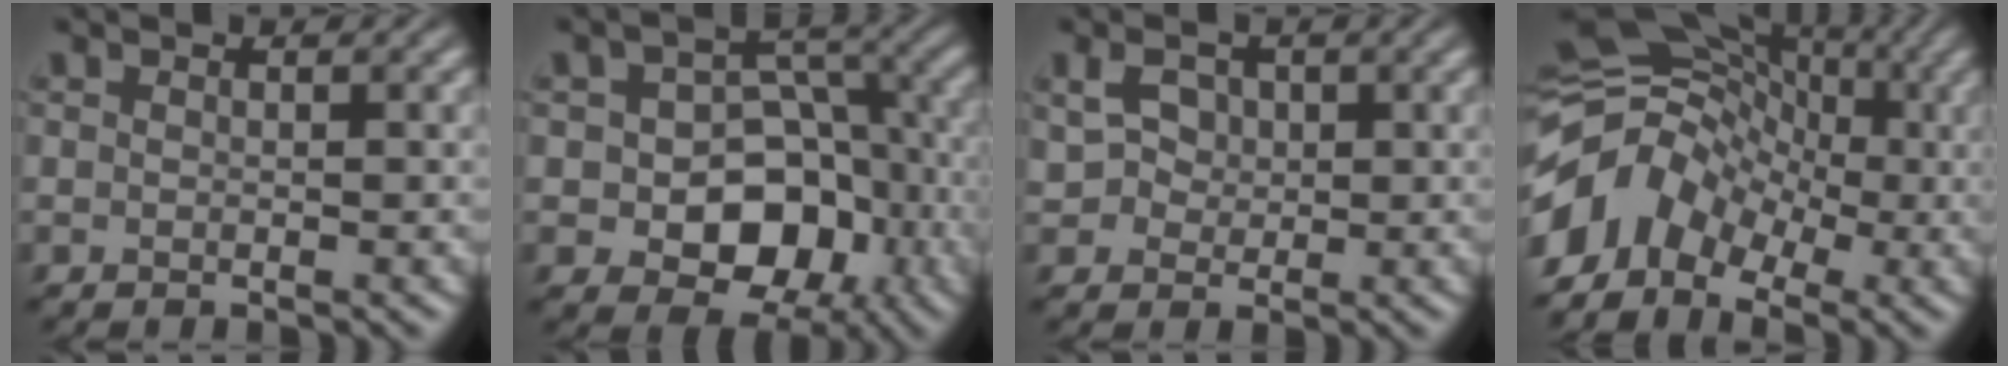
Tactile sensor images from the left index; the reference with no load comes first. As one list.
[{"total": 9.7, "force": [-3.0, 7.4, 5.4], "torque": [-0.045, 0.003, -0.060]}, {"total": 2.2, "force": [0.7, 1.9, 0.8], "torque": [-0.010, 0.006, 0.011]}, {"total": 7.5, "force": [-3.0, 5.6, 4.0], "torque": [-0.064, 0.015, -0.075]}]